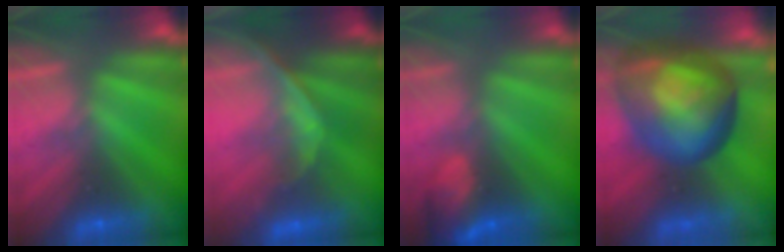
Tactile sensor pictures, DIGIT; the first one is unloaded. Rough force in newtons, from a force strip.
{"total": 1.1}
{"total": 5.8}
{"total": 9.6}